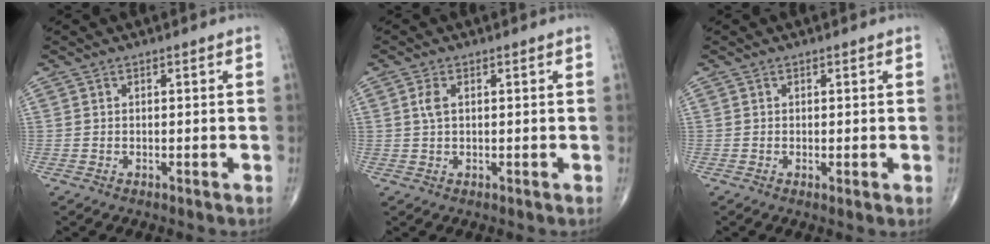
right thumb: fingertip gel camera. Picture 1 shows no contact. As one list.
[{"total": 2.2, "force": [0.5, 1.1, 1.9], "torque": [-0.047, 0.006, 0.011]}, {"total": 1.3, "force": [-0.1, 0.1, 1.3], "torque": [-0.022, -0.004, -0.002]}]